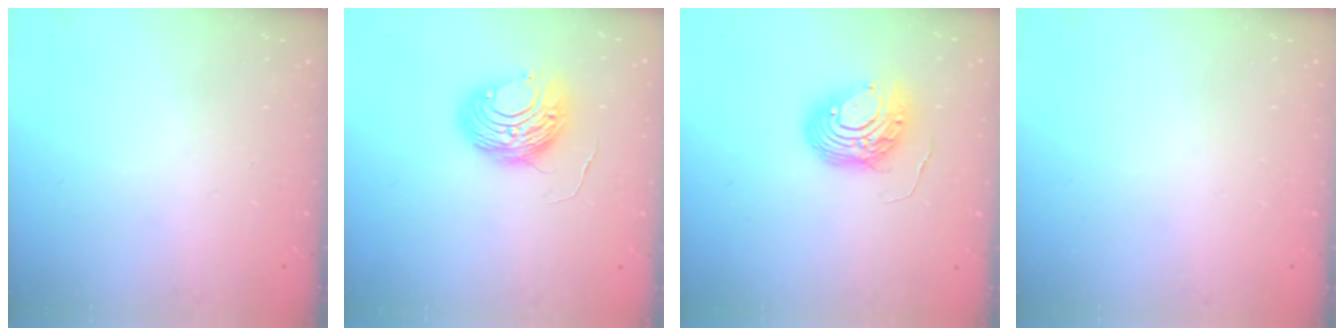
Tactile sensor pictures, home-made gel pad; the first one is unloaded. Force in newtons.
{"total": 9.7, "press": 9.7, "slide": 0.6}
{"total": 9.8, "press": 9.7, "slide": 1.0}
{"total": 0.0}